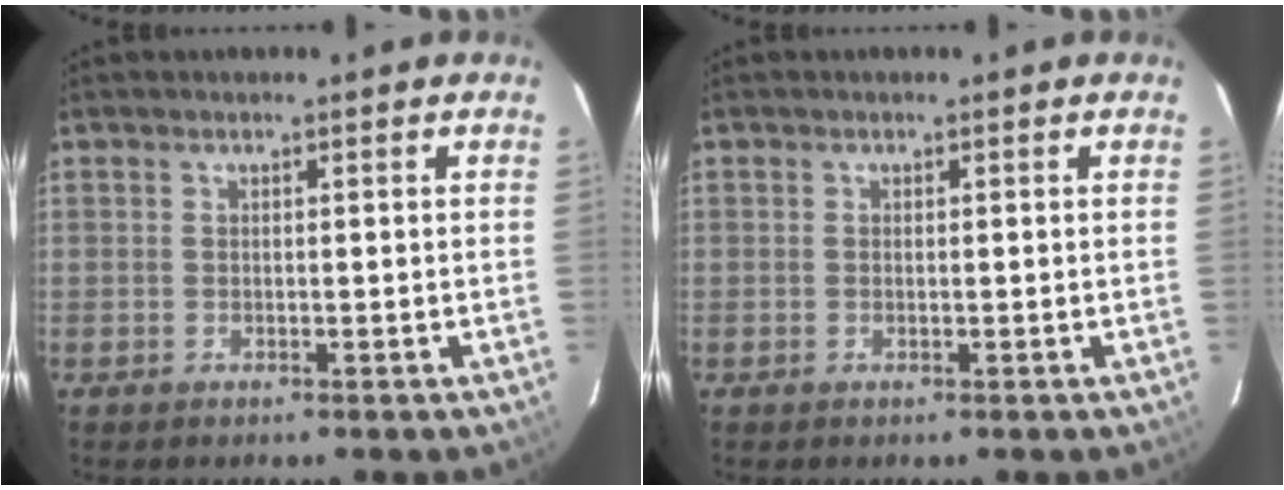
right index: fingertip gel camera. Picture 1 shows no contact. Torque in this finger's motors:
{"motor_torque": [0.30, 0.35, 0.09, 0.01]}